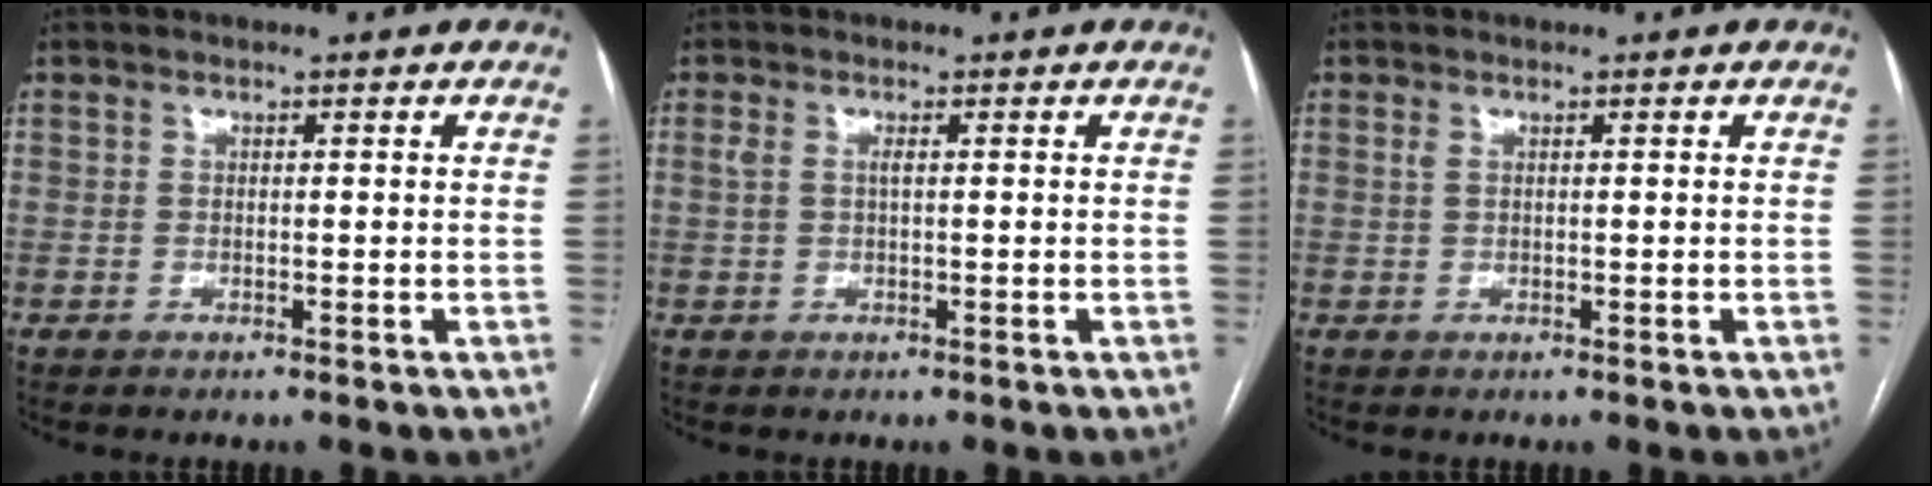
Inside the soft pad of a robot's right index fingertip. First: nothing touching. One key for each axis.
{"total": 1.6, "fx": 0.5, "fy": 0.5, "fz": 1.4, "tx": -0.039, "ty": 0.014, "tz": 0.013}
{"total": 0.6, "fx": 0.3, "fy": 0.2, "fz": 0.5, "tx": -0.016, "ty": 0.004, "tz": 0.006}